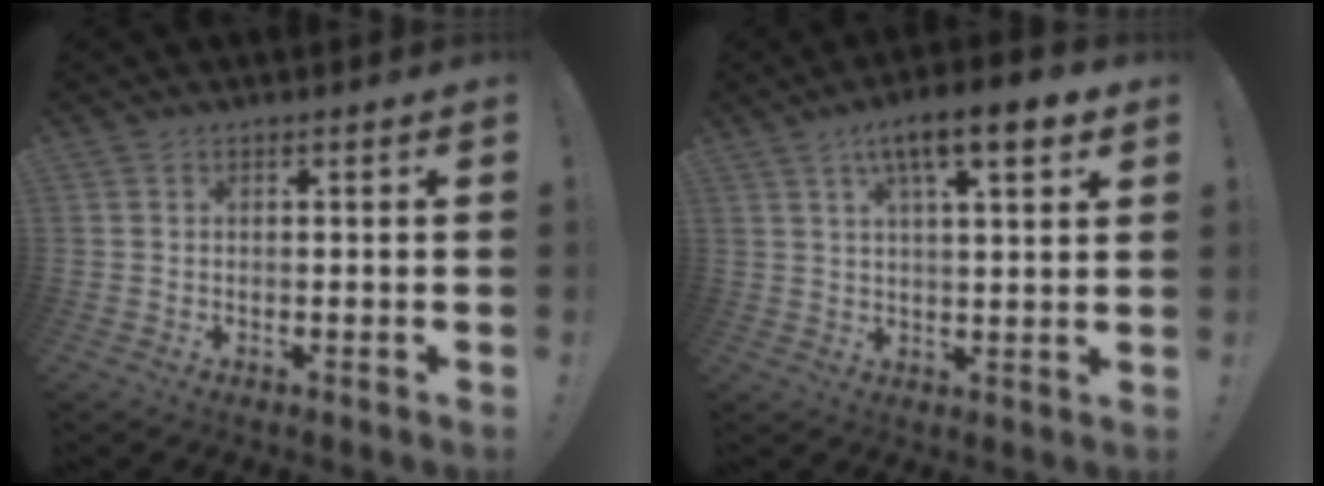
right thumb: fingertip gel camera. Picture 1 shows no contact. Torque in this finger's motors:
{"motor_torque": [0.46, 2.78, 0.66, 0.43, 0.04]}